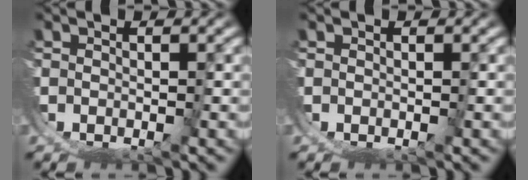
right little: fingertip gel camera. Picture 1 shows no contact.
{"total": 0.0}